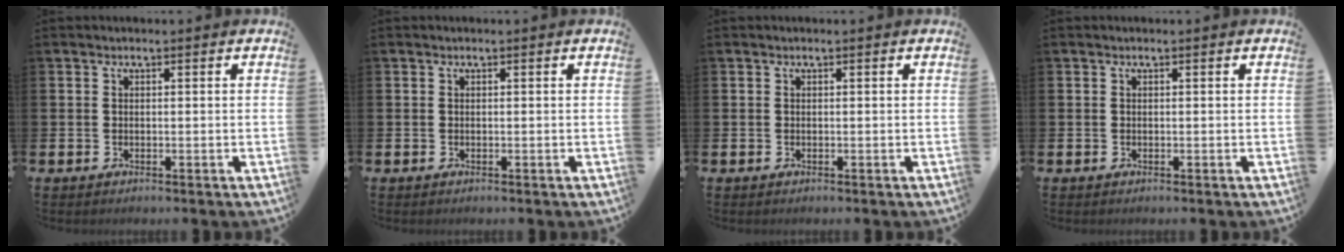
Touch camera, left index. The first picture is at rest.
{"total": 0.0}
{"total": 0.0}
{"total": 0.0}